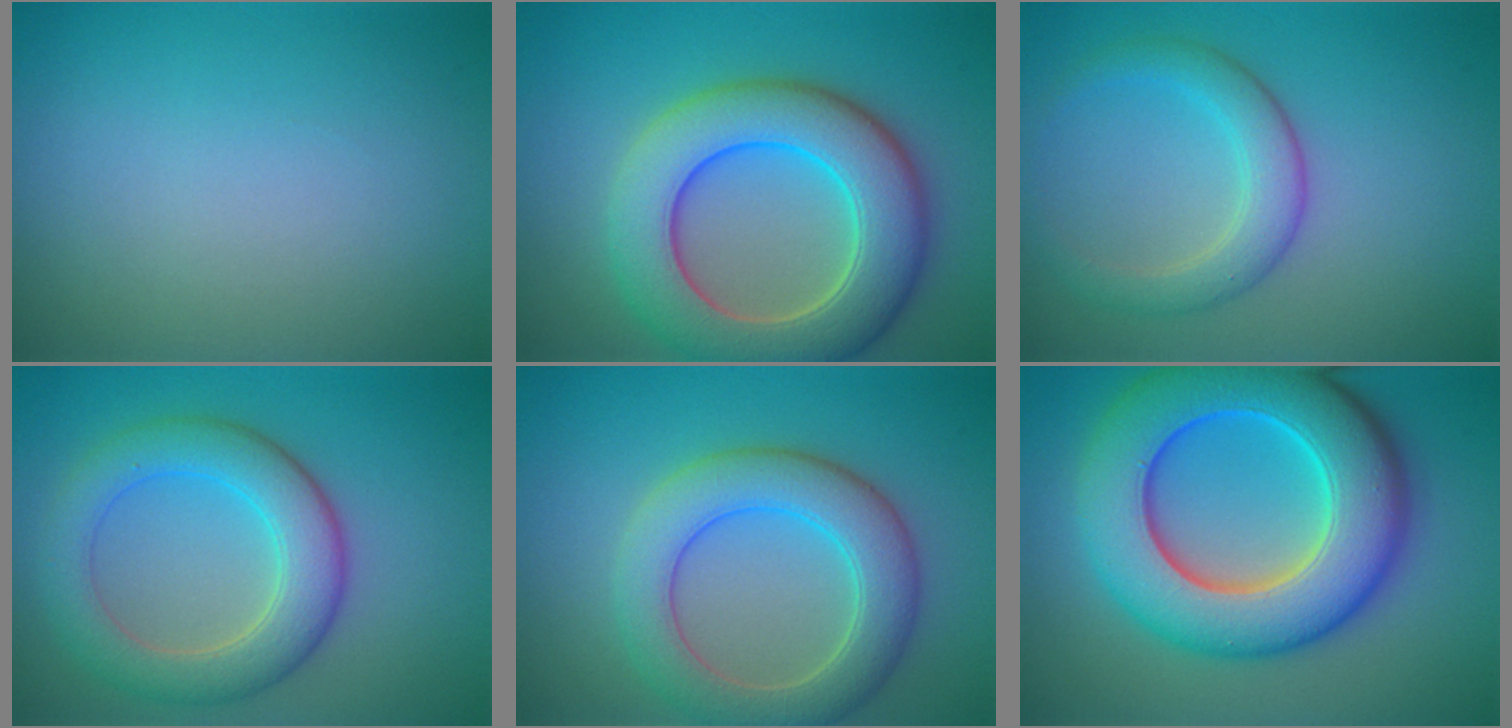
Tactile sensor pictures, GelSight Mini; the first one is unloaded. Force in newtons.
{"total": 9.7, "press": 9.7, "slide": 0.7}
{"total": 3.5, "press": 3.5, "slide": 0.2}
{"total": 6.0, "press": 6.0, "slide": 0.1}
{"total": 6.4, "press": 6.4, "slide": 0.6}
{"total": 12.2, "press": 12.2, "slide": 0.1}